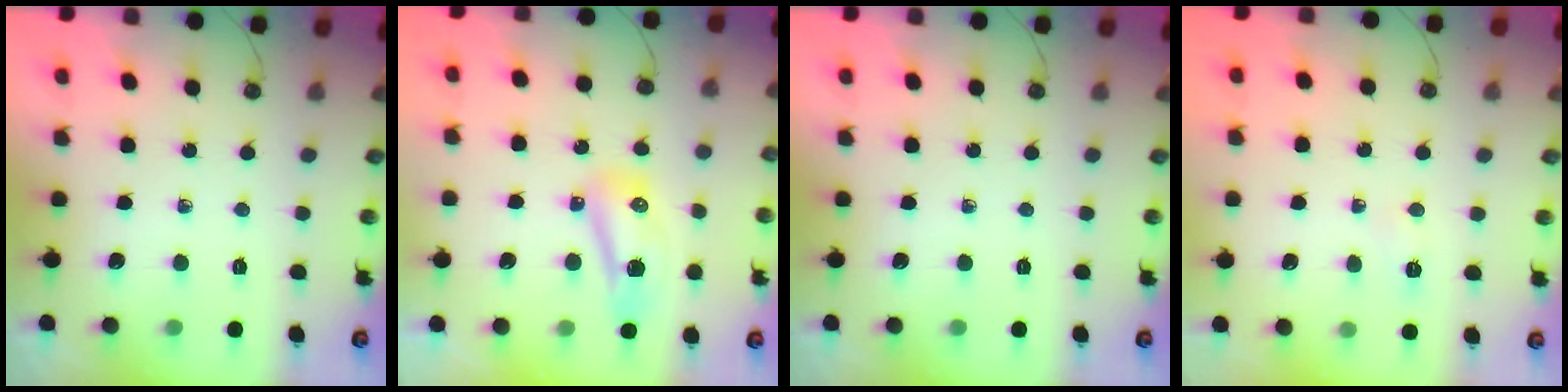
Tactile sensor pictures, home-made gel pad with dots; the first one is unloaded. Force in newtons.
{"total": 14.9, "press": 10.5, "slide": 10.6}
{"total": 0.0}
{"total": 3.9, "press": 3.6, "slide": 1.5}